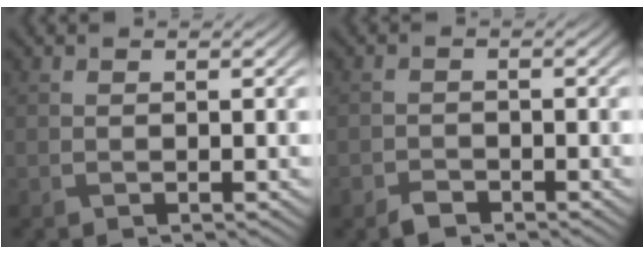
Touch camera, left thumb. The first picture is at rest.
{"total": 1.9, "force": [-1.5, 1.0, 0.7], "torque": [-0.013, -0.001, -0.033]}